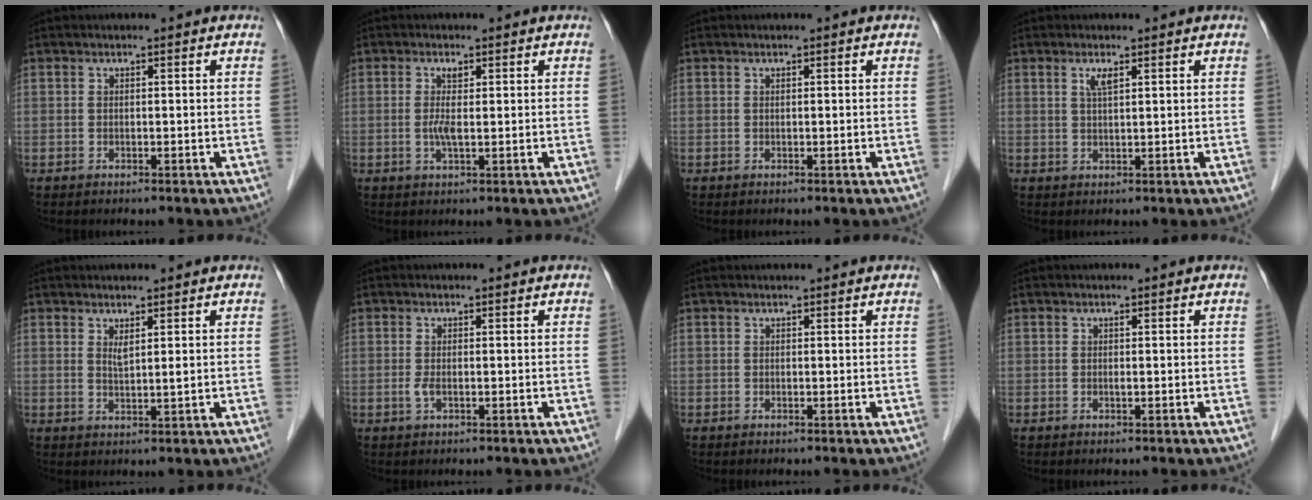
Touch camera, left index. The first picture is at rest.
{"total": 2.3, "force": [0.2, 0.5, 2.3], "torque": [-0.050, 0.001, 0.006]}
{"total": 0.0}
{"total": 1.8, "force": [1.0, 0.1, 1.6], "torque": [-0.036, 0.000, 0.020]}
{"total": 2.0, "force": [1.0, 0.1, 1.7], "torque": [-0.038, -0.005, 0.021]}
{"total": 1.2, "force": [-0.3, 0.3, 1.1], "torque": [-0.028, -0.004, -0.004]}
{"total": 1.0, "force": [1.0, 0.0, 0.2], "torque": [-0.006, 0.016, 0.017]}
{"total": 0.0}